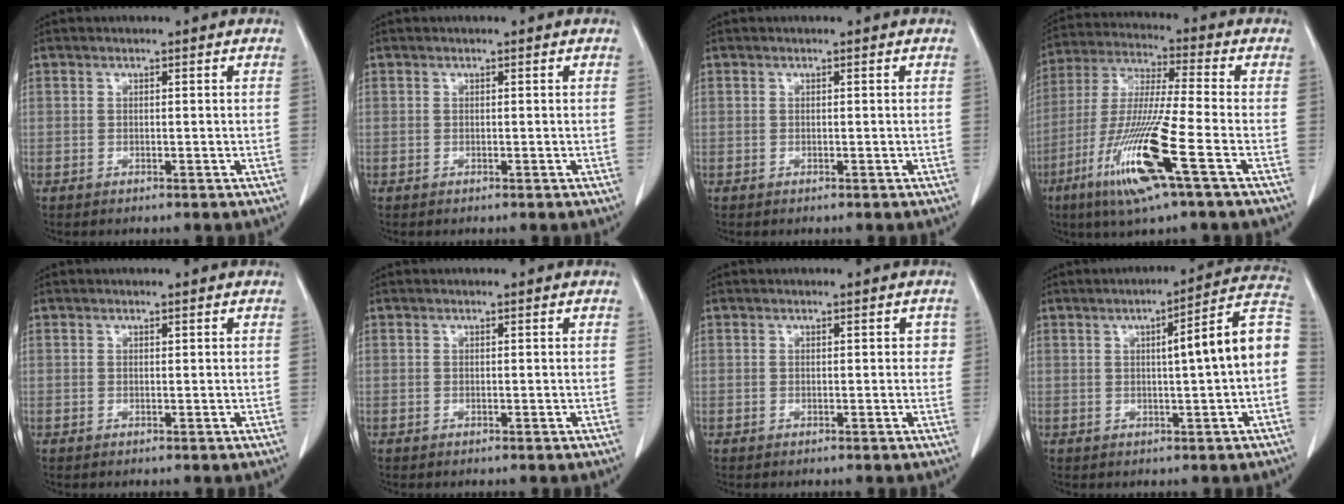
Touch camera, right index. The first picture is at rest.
{"total": 0.0}
{"total": 0.0}
{"total": 15.8, "force": [-6.9, -0.2, 14.2], "torque": [-0.298, -0.028, -0.132]}
{"total": 0.0}
{"total": 0.0}
{"total": 1.6, "force": [0.3, 1.0, 1.3], "torque": [-0.007, 0.011, 0.004]}
{"total": 10.9, "force": [0.4, 0.2, 10.9], "torque": [-0.137, 0.028, -0.002]}